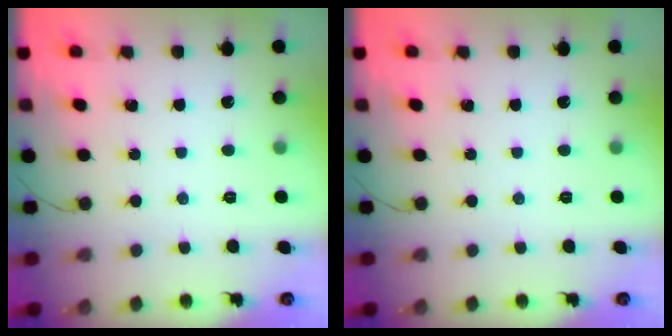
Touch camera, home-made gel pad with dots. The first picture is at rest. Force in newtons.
{"total": 0.0}